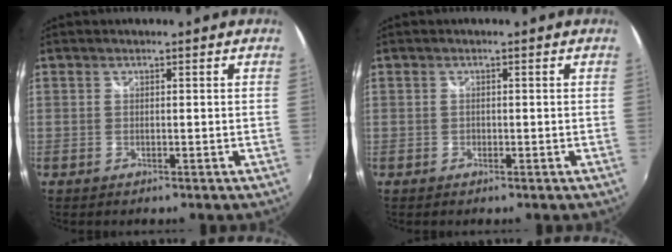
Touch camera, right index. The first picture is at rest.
{"total": 0.6, "force": [-0.3, 0.5, 0.1], "torque": [-0.001, -0.003, -0.006]}